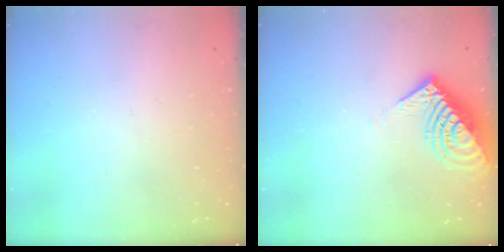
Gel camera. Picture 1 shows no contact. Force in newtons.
{"total": 14.1, "press": 14.0, "slide": 1.4}